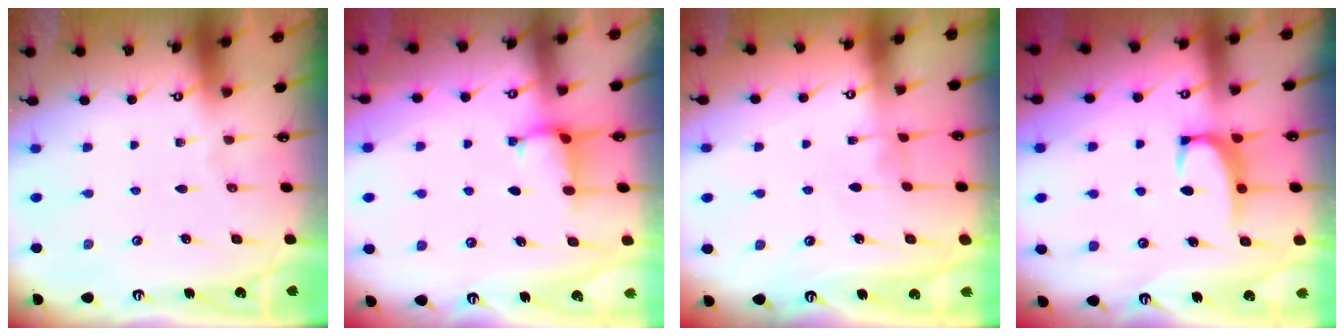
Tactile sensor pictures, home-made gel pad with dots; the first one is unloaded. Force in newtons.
{"total": 2.5, "press": 2.5, "slide": 0.4}
{"total": 1.4, "press": 1.3, "slide": 0.4}
{"total": 2.2, "press": 2.1, "slide": 0.6}